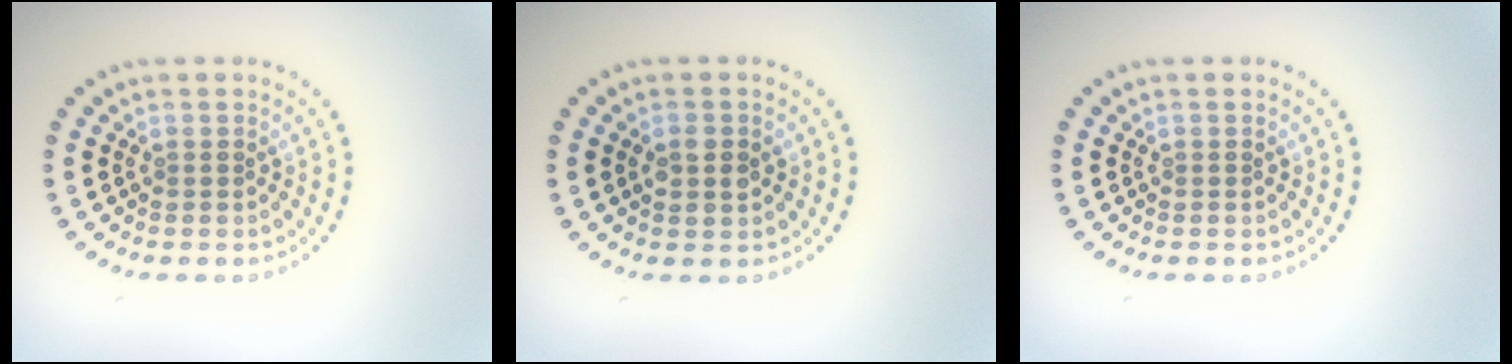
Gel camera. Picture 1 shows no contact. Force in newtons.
{"total": 2.1, "press": 2.1, "slide": 0.2}
{"total": 0.0}